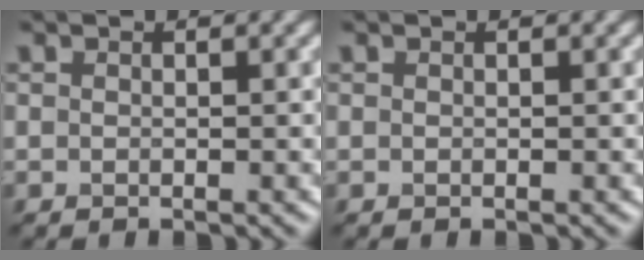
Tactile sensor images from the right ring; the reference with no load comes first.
{"total": 0.0}